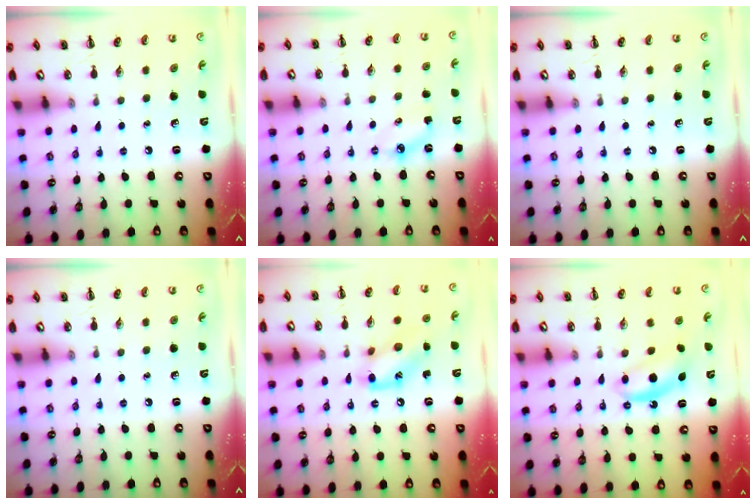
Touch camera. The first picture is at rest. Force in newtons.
{"total": 4.3, "press": 4.1, "slide": 1.4}
{"total": 0.0}
{"total": 0.0}
{"total": 12.9, "press": 12.8, "slide": 2.0}
{"total": 6.1, "press": 6.0, "slide": 1.1}